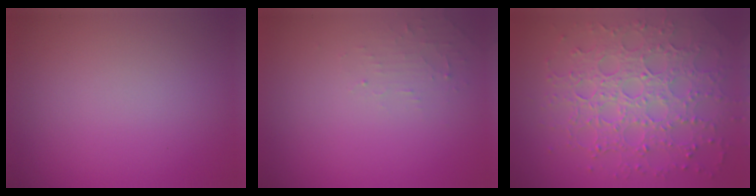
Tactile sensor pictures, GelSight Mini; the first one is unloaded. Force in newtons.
{"total": 1.2, "press": 1.2, "slide": 0.3}
{"total": 7.5, "press": 5.6, "slide": 5.0}